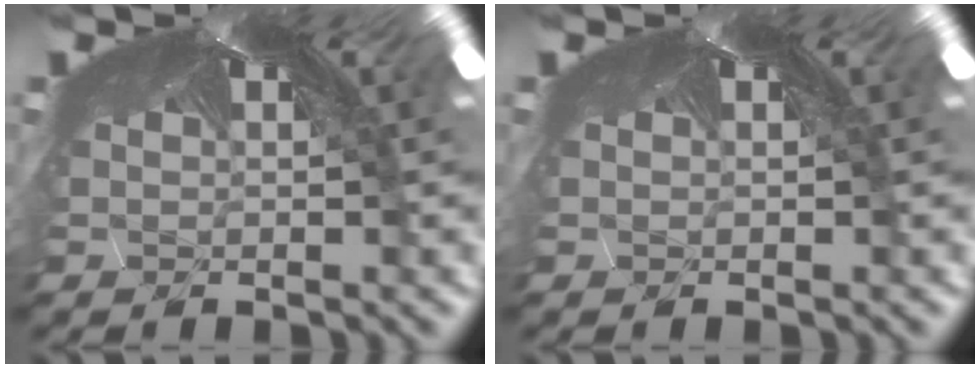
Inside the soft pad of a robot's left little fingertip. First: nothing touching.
{"total": 0.0}